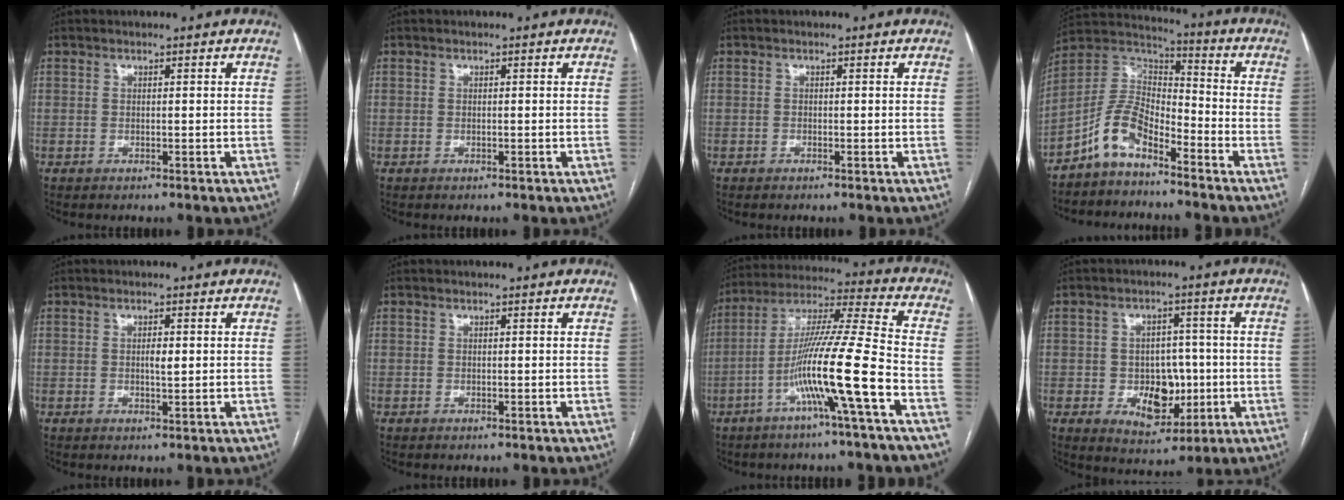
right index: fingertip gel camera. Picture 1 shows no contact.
{"total": 0.0}
{"total": 0.0}
{"total": 8.9, "force": [-6.0, 3.7, 5.4], "torque": [-0.117, 0.028, -0.120]}
{"total": 1.7, "force": [0.1, 0.4, 1.6], "torque": [-0.030, 0.001, 0.004]}
{"total": 0.0}
{"total": 14.6, "force": [-5.5, -1.4, 13.4], "torque": [-0.248, 0.006, -0.106]}
{"total": 8.7, "force": [-1.6, 6.0, 6.2], "torque": [-0.095, 0.011, -0.012]}